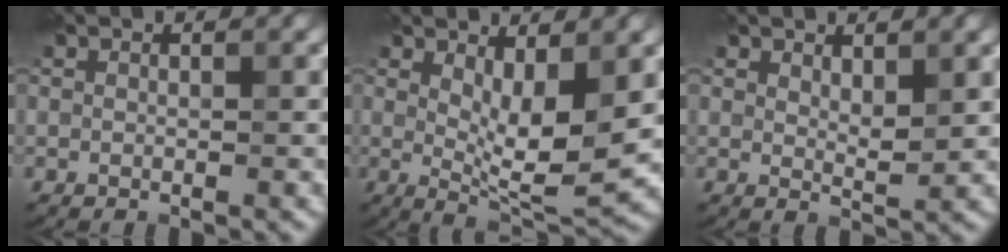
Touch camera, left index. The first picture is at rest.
{"total": 6.3, "force": [1.1, 1.9, 5.9], "torque": [-0.098, -0.017, 0.024]}
{"total": 2.0, "force": [1.3, 0.7, 1.4], "torque": [-0.027, -0.003, 0.023]}